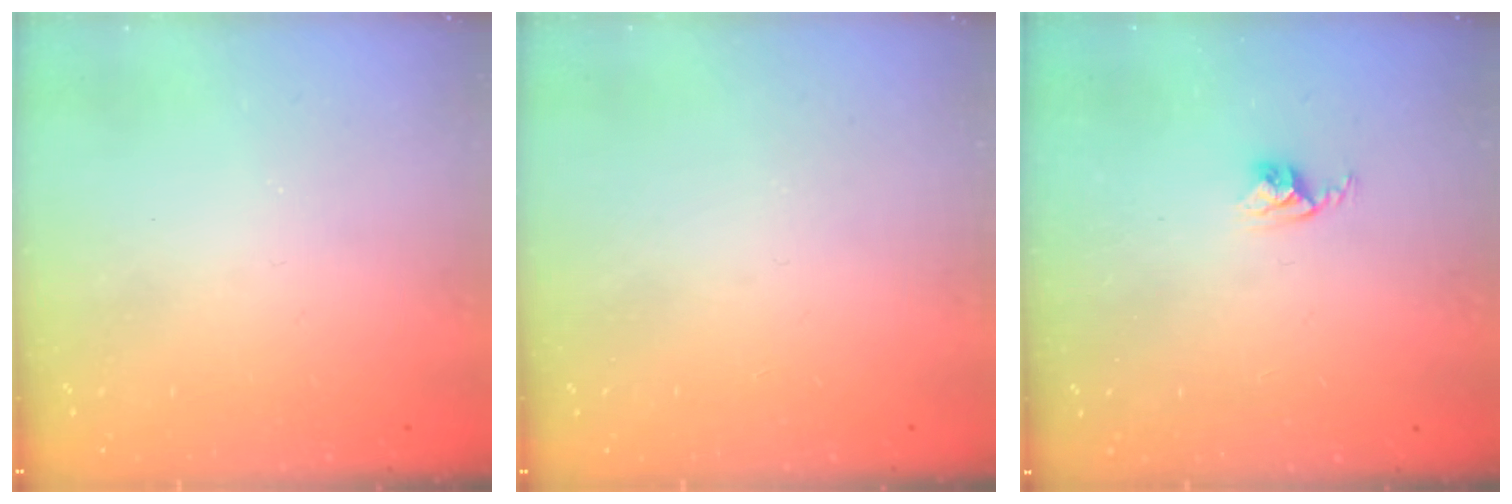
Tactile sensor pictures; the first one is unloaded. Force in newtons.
{"total": 0.0}
{"total": 2.5, "press": 2.5, "slide": 0.4}